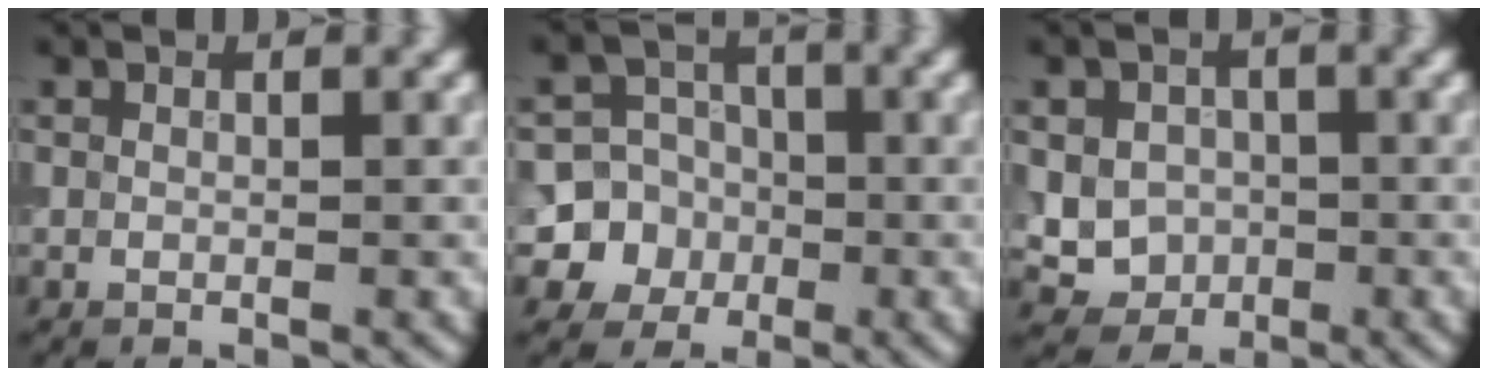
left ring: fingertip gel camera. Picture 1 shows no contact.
{"total": 8.6, "force": [-1.9, 8.2, 1.2], "torque": [-0.024, 0.006, -0.052]}
{"total": 4.2, "force": [-0.4, 3.8, 1.7], "torque": [-0.016, -0.003, -0.021]}